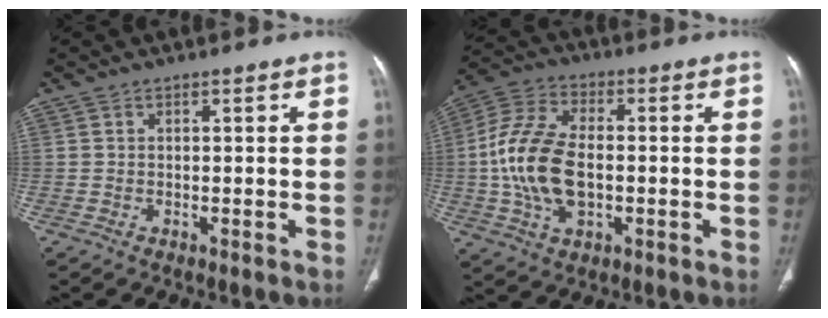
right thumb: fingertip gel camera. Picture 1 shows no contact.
{"total": 14.8, "force": [-1.1, 8.5, 12.0], "torque": [-0.246, 0.018, -0.022]}